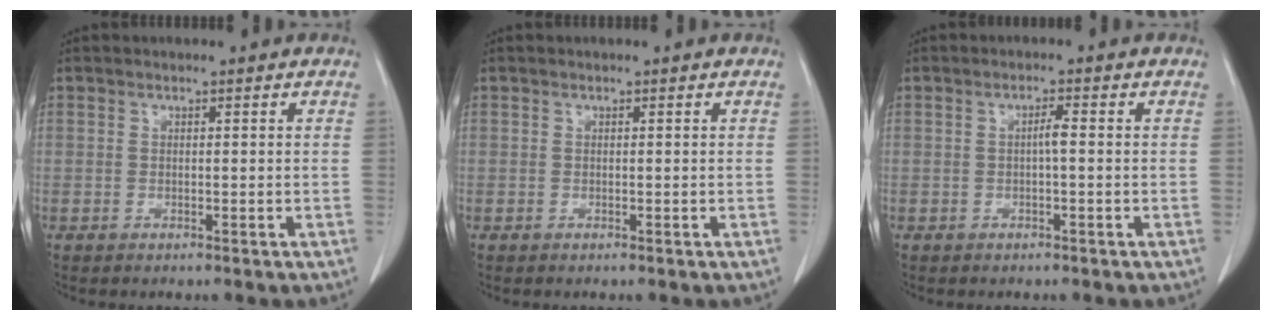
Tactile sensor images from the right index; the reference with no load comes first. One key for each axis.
{"total": 0.0}
{"total": 1.6, "fx": -0.1, "fy": 0.0, "fz": 1.6, "tx": -0.028, "ty": 0.003, "tz": -0.002}